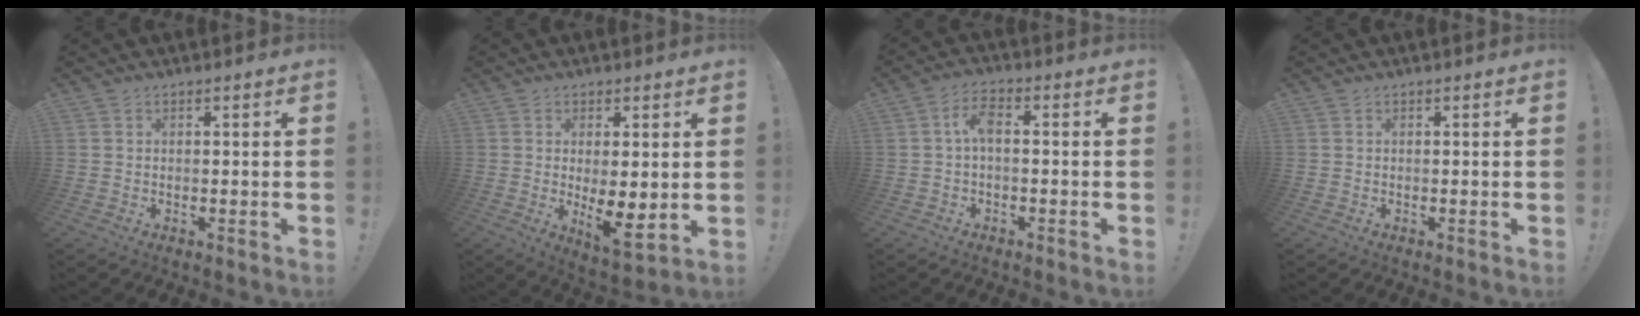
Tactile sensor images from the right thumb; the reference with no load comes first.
{"total": 8.6, "force": [-0.2, 2.9, 8.1], "torque": [-0.108, -0.017, 0.000]}
{"total": 4.9, "force": [-0.1, 2.0, 4.5], "torque": [-0.090, 0.009, -0.003]}
{"total": 0.0}